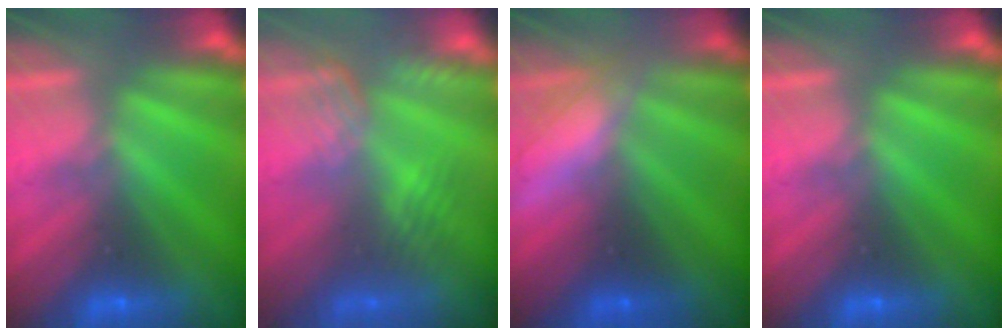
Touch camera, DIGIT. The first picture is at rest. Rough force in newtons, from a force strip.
{"total": 2.6}
{"total": 2.9}
{"total": 0.0}